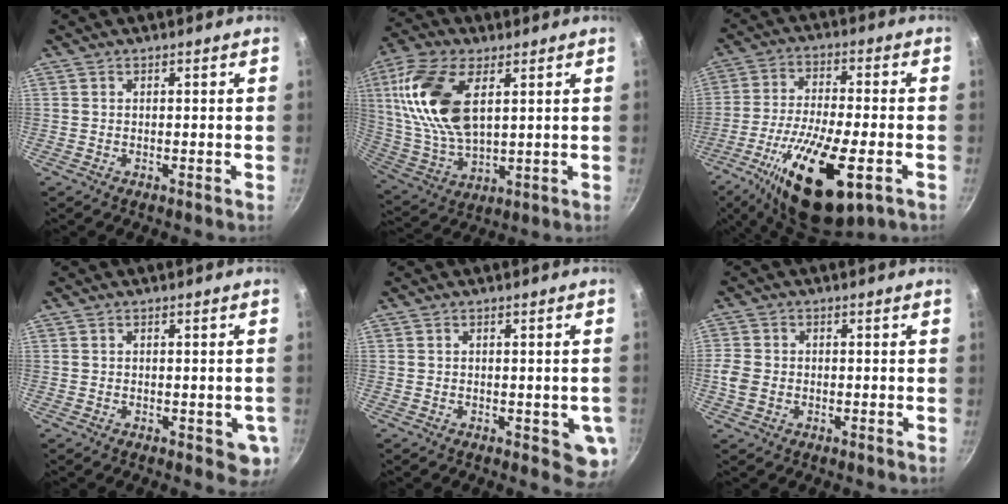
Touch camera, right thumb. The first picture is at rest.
{"total": 18.2, "force": [5.6, 9.5, 14.4], "torque": [-0.280, -0.014, 0.115]}
{"total": 20.6, "force": [-8.5, 7.0, 17.4], "torque": [-0.307, 0.007, -0.145]}
{"total": 5.0, "force": [-1.2, 2.6, 4.1], "torque": [-0.032, 0.000, -0.014]}
{"total": 6.0, "force": [-1.3, 2.9, 5.1], "torque": [-0.039, -0.003, -0.014]}
{"total": 4.1, "force": [-1.0, 3.3, 2.2], "torque": [-0.044, 0.011, -0.022]}